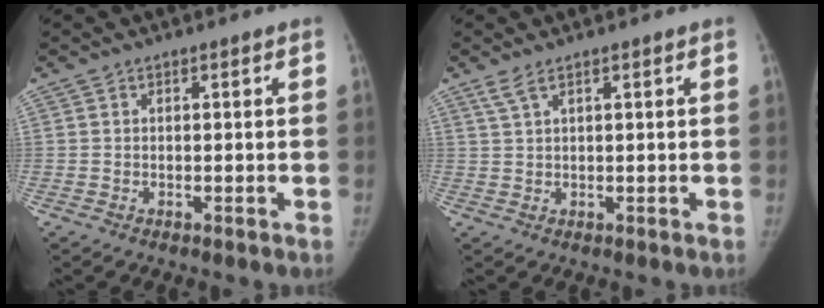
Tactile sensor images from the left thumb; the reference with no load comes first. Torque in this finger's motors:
{"motor_torque": [0.36, -0.02, -0.02, -0.63, 0.12]}